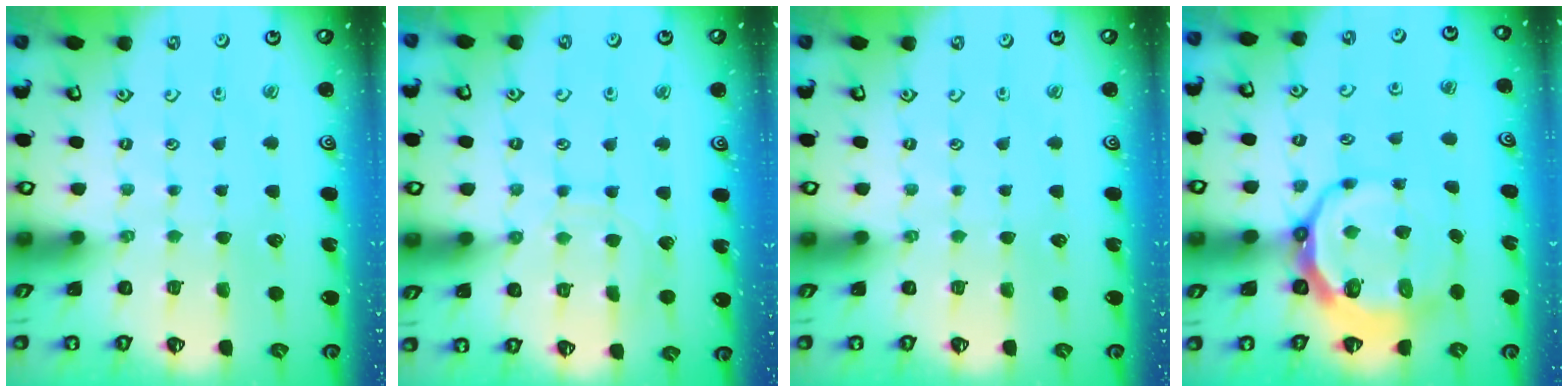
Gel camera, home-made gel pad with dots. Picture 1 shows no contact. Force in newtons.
{"total": 8.1, "press": 8.1, "slide": 0.6}
{"total": 0.0}
{"total": 11.5, "press": 10.7, "slide": 4.2}